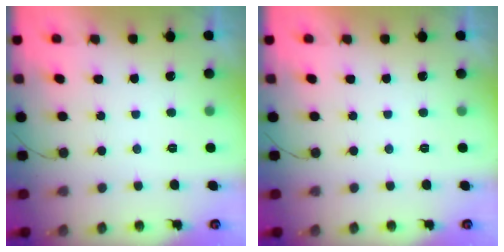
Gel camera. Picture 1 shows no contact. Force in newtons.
{"total": 1.7, "press": 1.7, "slide": 0.1}